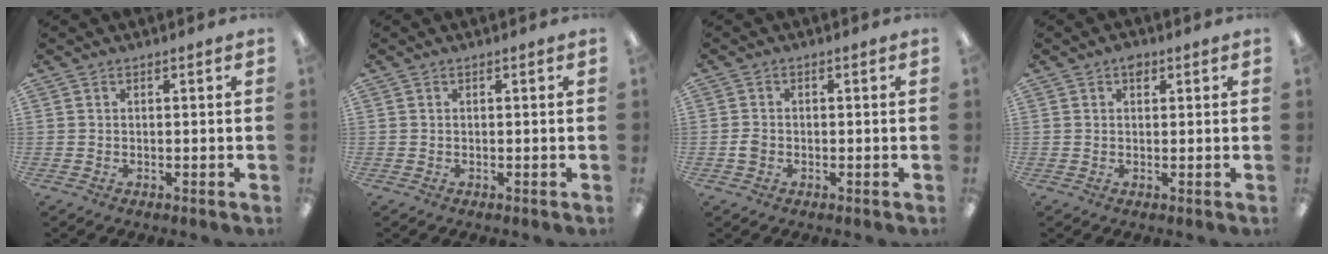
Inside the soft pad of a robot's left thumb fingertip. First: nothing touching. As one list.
[{"total": 0.0}, {"total": 2.1, "force": [-0.7, 1.7, 1.0], "torque": [-0.019, 0.005, -0.014]}, {"total": 2.1, "force": [1.1, 1.3, 1.3], "torque": [-0.011, -0.003, 0.015]}]